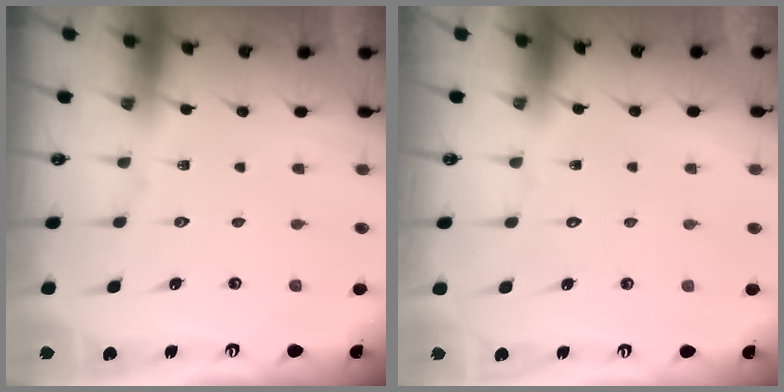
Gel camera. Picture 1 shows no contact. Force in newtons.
{"total": 1.6, "press": 1.6, "slide": 0.1}